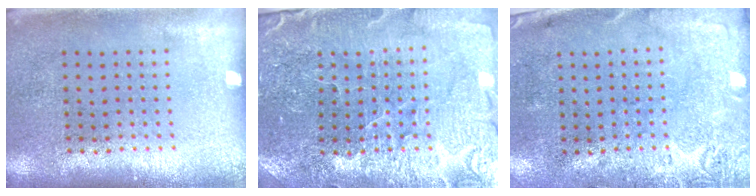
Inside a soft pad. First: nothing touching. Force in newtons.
{"total": 3.4, "press": 3.4, "slide": 0.3}
{"total": 2.9, "press": 2.2, "slide": 1.8}